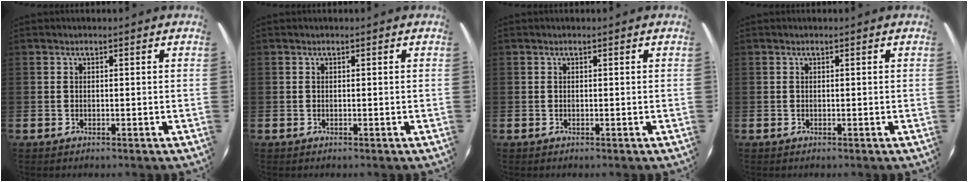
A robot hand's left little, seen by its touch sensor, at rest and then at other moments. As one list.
[{"total": 0.0}, {"total": 0.0}, {"total": 0.0}]